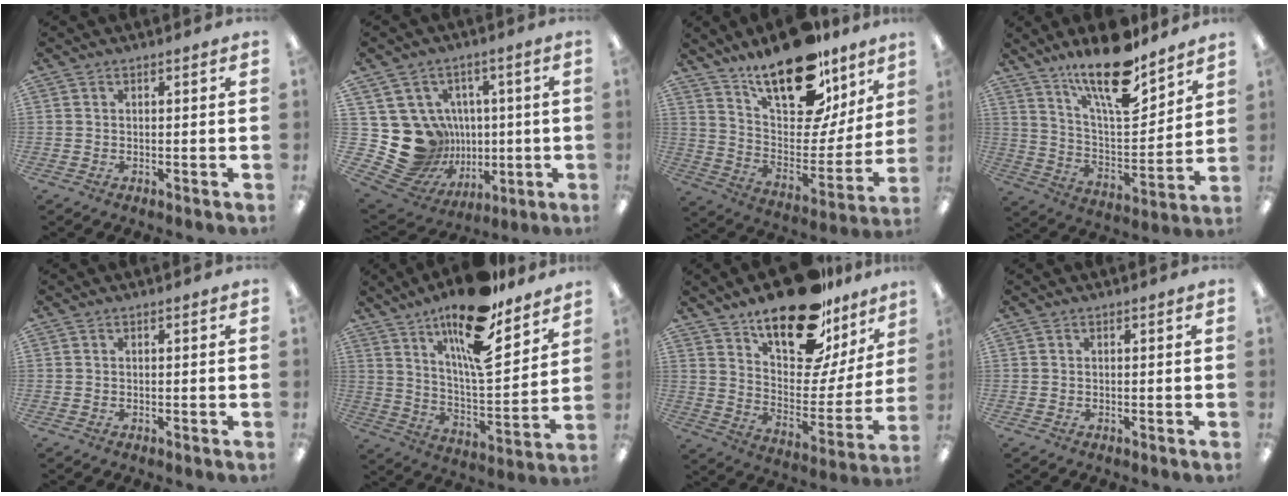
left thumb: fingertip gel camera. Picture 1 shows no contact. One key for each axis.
{"total": 17.7, "fx": -0.7, "fy": 16.7, "fz": 5.7, "tx": -0.130, "ty": -0.017, "tz": 0.031}
{"total": 24.5, "fx": 16.6, "fy": 11.0, "fz": 14.4, "tx": -0.214, "ty": -0.106, "tz": 0.287}
{"total": 18.8, "fx": 14.0, "fy": 5.7, "fz": 11.2, "tx": -0.194, "ty": -0.087, "tz": 0.235}
{"total": 0.0}
{"total": 19.6, "fx": 13.6, "fy": 5.7, "fz": 12.9, "tx": -0.214, "ty": -0.086, "tz": 0.225}
{"total": 23.1, "fx": 16.4, "fy": 9.5, "fz": 13.2, "tx": -0.199, "ty": -0.110, "tz": 0.283}
{"total": 0.0}